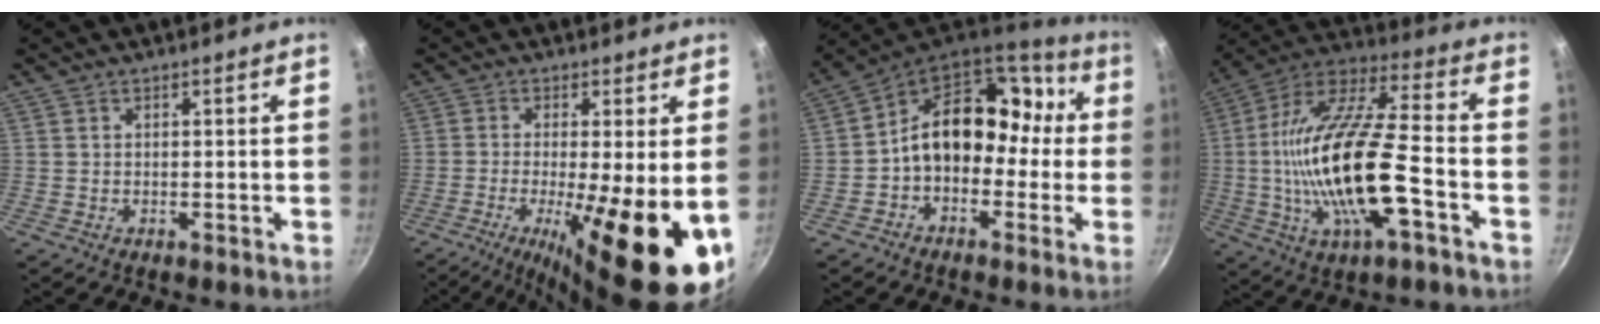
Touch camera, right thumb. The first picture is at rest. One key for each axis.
{"total": 17.9, "fx": -4.4, "fy": 4.0, "fz": 16.9, "tx": -0.259, "ty": -0.012, "tz": -0.064}
{"total": 16.8, "fx": 0.0, "fy": 12.7, "fz": 11.0, "tx": -0.116, "ty": 0.069, "tz": -0.018}
{"total": 23.7, "fx": -4.8, "fy": 7.8, "fz": 21.8, "tx": -0.416, "ty": 0.024, "tz": -0.096}